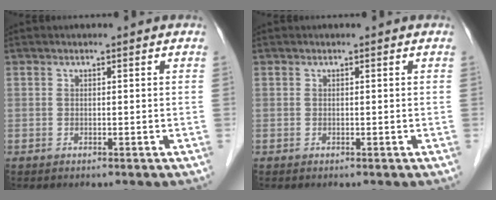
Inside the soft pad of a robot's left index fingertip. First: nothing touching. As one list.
[{"total": 0.0}]